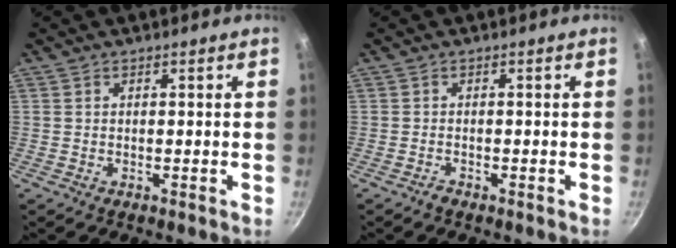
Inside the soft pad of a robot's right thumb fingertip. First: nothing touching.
{"total": 0.8, "force": [-0.7, 0.3, 0.2], "torque": [-0.007, 0.009, -0.012]}